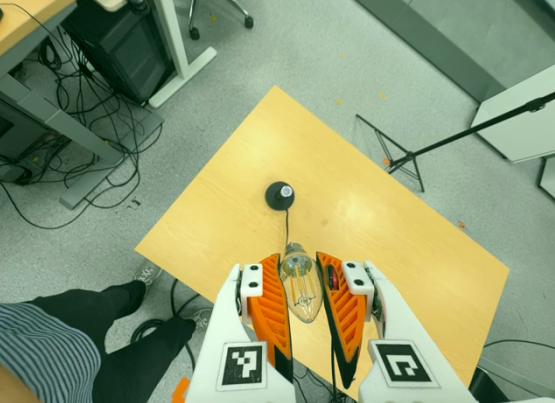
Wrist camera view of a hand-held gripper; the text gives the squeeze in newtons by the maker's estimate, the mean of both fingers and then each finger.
{"total": 24.0, "left": 26.5, "right": 21.5}